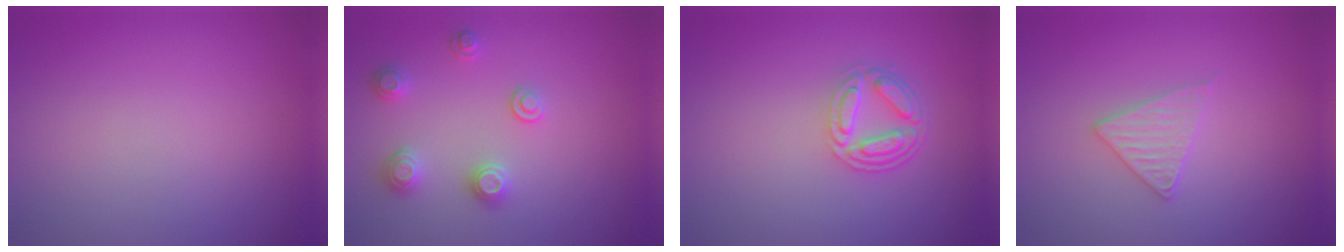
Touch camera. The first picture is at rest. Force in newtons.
{"total": 2.5, "press": 2.5, "slide": 0.3}
{"total": 4.1, "press": 3.2, "slide": 2.6}
{"total": 2.1, "press": 2.1, "slide": 0.3}